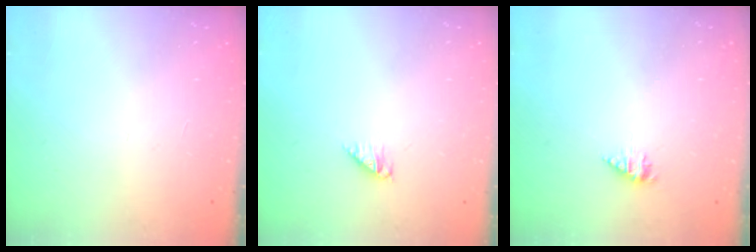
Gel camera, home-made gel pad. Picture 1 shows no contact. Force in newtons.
{"total": 3.0, "press": 3.0, "slide": 0.4}
{"total": 2.3, "press": 2.3, "slide": 0.3}